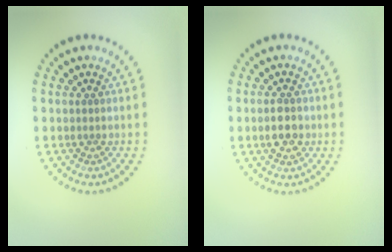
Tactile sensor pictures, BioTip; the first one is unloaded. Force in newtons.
{"total": 3.0, "press": 3.0, "slide": 0.2}